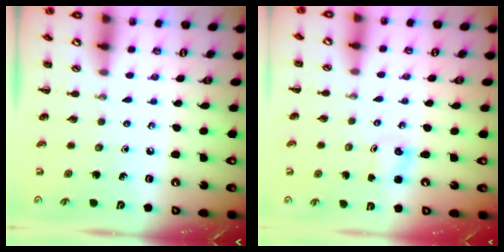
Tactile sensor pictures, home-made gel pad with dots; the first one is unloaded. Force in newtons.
{"total": 1.1, "press": 1.0, "slide": 0.1}